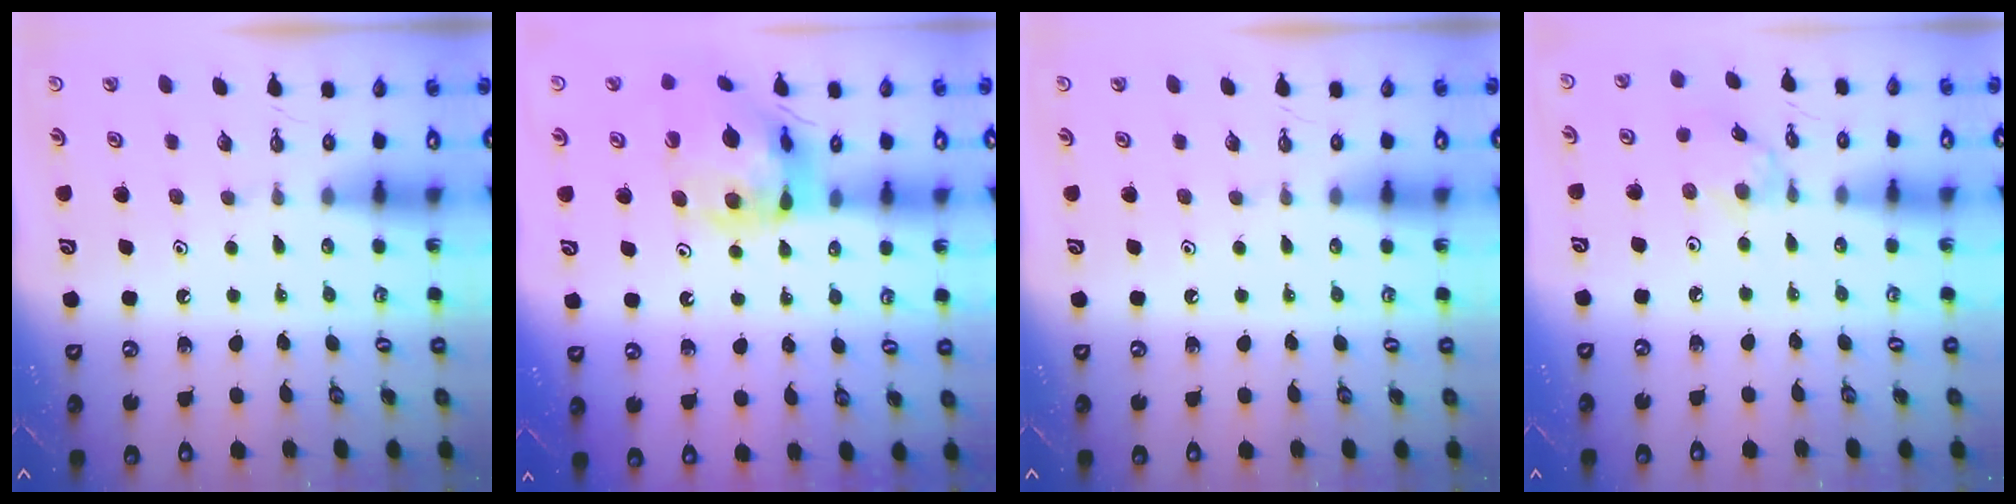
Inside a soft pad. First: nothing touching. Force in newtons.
{"total": 16.1, "press": 16.0, "slide": 2.0}
{"total": 0.0}
{"total": 2.1, "press": 2.1, "slide": 0.2}